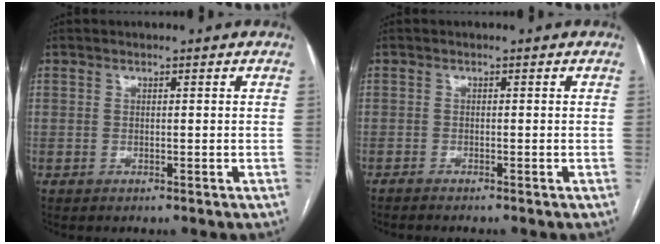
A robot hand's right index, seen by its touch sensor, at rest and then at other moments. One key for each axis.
{"total": 1.8, "fx": -1.6, "fy": -0.2, "fz": 0.8, "tx": -0.014, "ty": -0.002, "tz": -0.021}